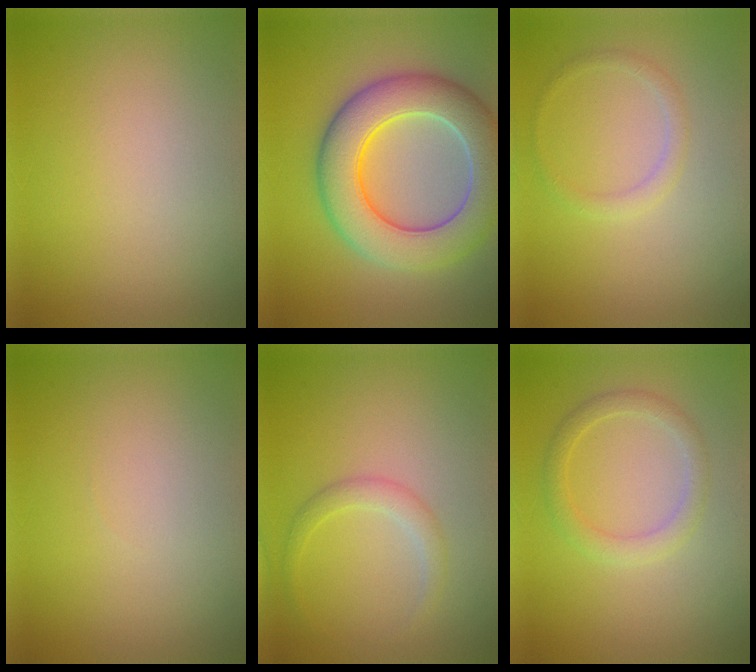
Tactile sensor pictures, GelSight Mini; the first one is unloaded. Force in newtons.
{"total": 9.1, "press": 9.0, "slide": 0.7}
{"total": 1.3, "press": 1.3, "slide": 0.0}
{"total": 0.0}
{"total": 1.7, "press": 1.7, "slide": 0.1}
{"total": 2.1, "press": 2.1, "slide": 0.1}